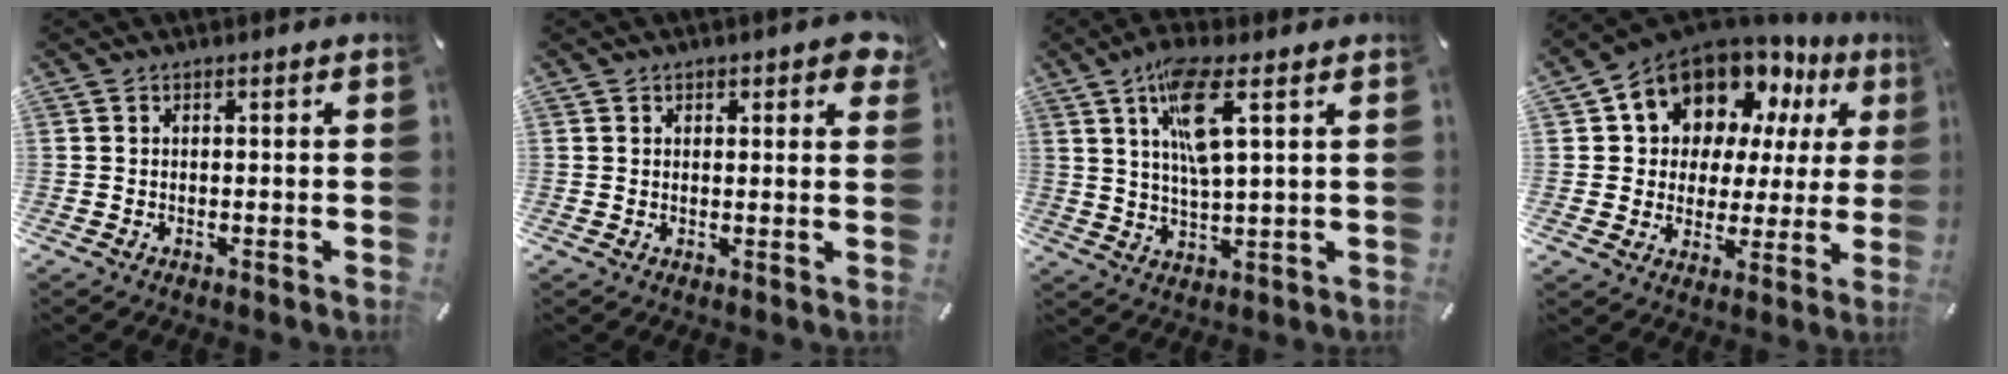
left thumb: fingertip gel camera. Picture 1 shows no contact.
{"total": 2.2, "force": [1.3, 1.2, 1.4], "torque": [-0.006, -0.005, 0.018]}
{"total": 10.5, "force": [4.3, 2.4, 9.2], "torque": [-0.177, -0.004, 0.069]}
{"total": 13.5, "force": [9.1, 9.1, 4.1], "torque": [-0.087, -0.065, 0.169]}